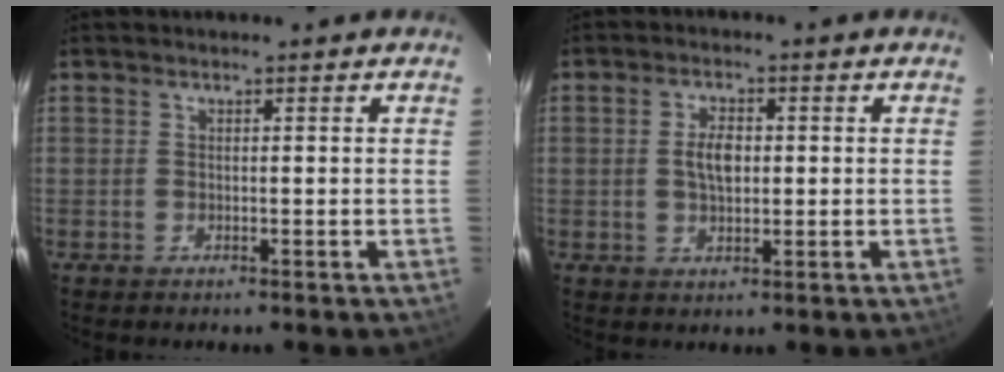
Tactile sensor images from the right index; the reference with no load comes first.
{"total": 4.4, "force": [0.2, 2.4, 3.7], "torque": [-0.069, 0.006, 0.006]}